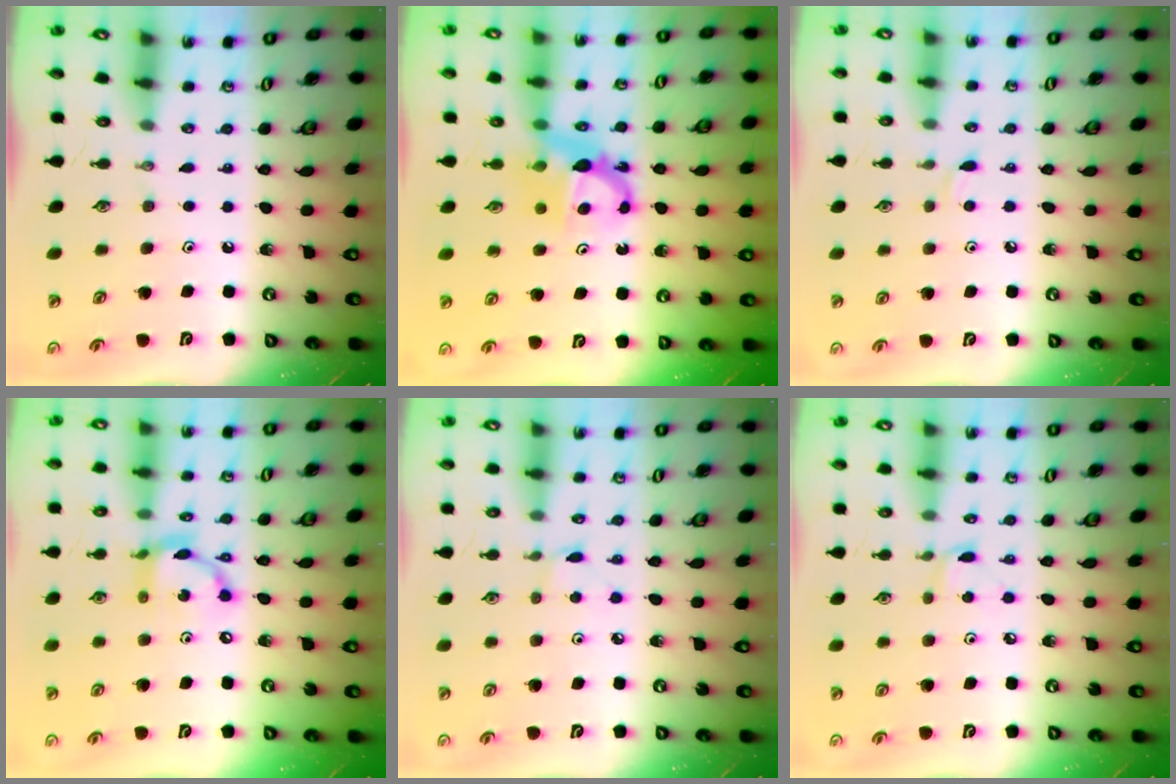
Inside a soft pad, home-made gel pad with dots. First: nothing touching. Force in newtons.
{"total": 7.2, "press": 7.2, "slide": 0.1}
{"total": 3.7, "press": 3.6, "slide": 0.5}
{"total": 12.0, "press": 12.0, "slide": 0.9}
{"total": 2.2, "press": 2.2, "slide": 0.3}
{"total": 3.3, "press": 3.3, "slide": 0.4}